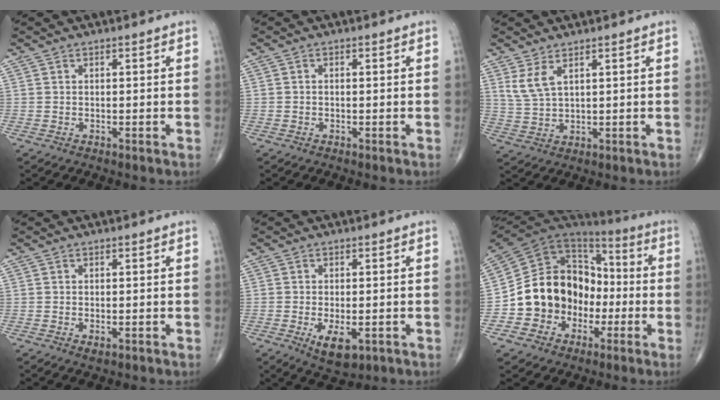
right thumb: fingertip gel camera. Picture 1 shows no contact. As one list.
[{"total": 0.0}, {"total": 4.4, "force": [2.4, 1.4, 3.4], "torque": [-0.077, -0.012, 0.060]}, {"total": 1.3, "force": [-0.5, 0.6, 1.0], "torque": [-0.014, -0.003, -0.007]}, {"total": 6.2, "force": [-2.1, 2.9, 5.1], "torque": [-0.078, -0.009, -0.026]}, {"total": 18.2, "force": [-4.4, 15.2, 8.9], "torque": [-0.112, 0.070, -0.075]}]